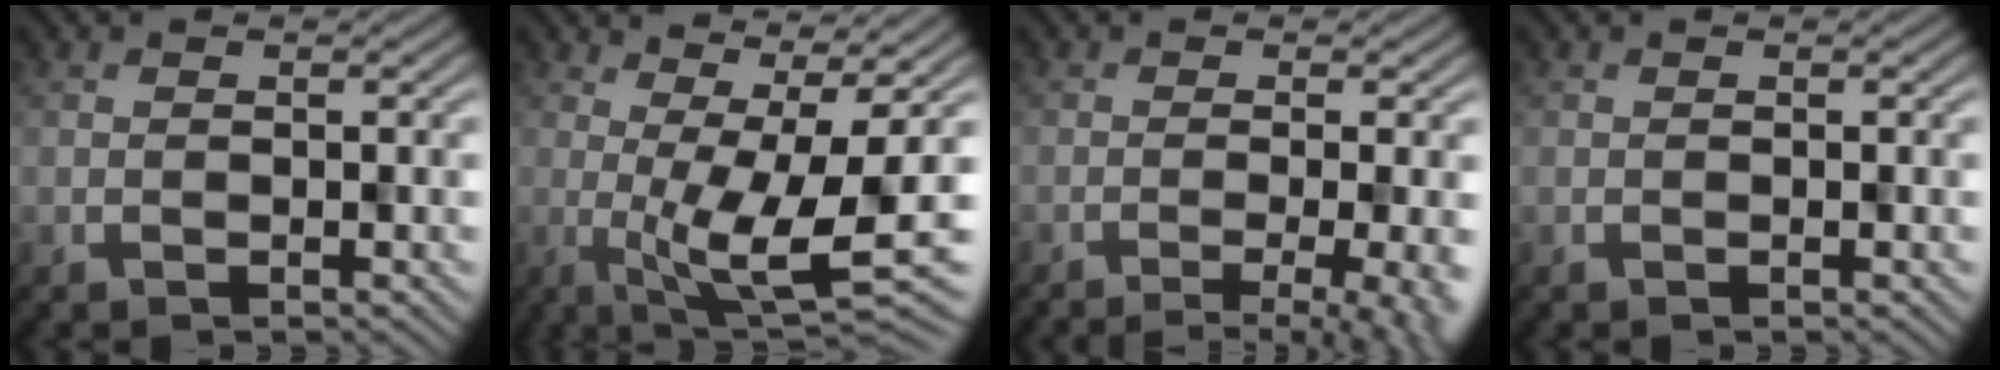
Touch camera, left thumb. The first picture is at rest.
{"total": 9.5, "force": [-0.1, 1.7, 9.4], "torque": [-0.148, 0.002, 0.016]}
{"total": 9.2, "force": [-5.4, 2.6, 7.0], "torque": [-0.082, -0.003, -0.047]}
{"total": 0.0}